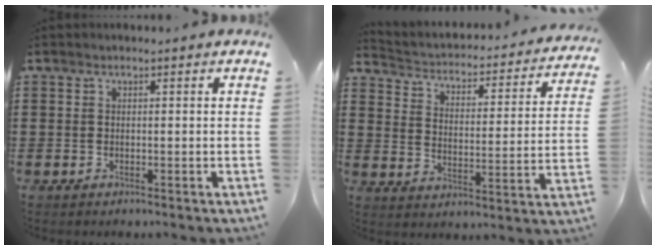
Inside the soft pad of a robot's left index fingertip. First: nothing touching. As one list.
[{"total": 1.7, "force": [1.5, 0.4, 0.5], "torque": [-0.027, -0.029, 0.014]}]